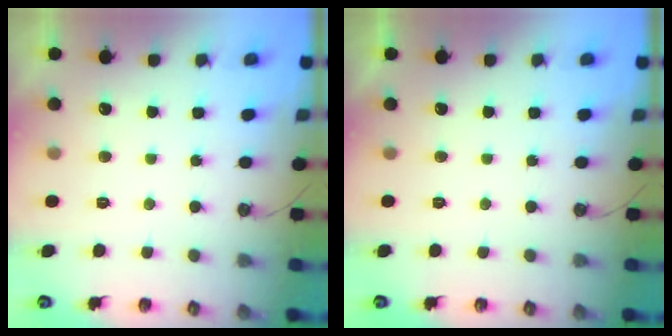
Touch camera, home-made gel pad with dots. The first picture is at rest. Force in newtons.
{"total": 0.0}